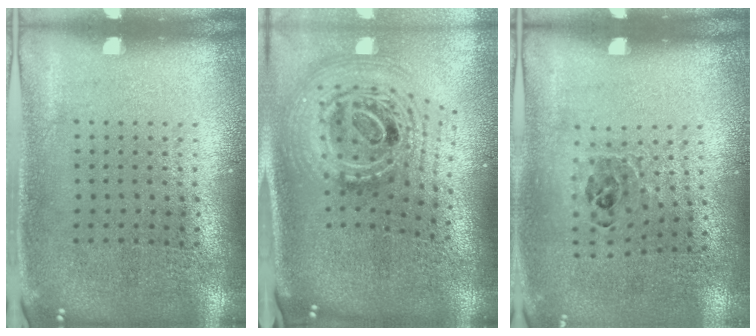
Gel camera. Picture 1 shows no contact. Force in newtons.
{"total": 2.7, "press": 1.9, "slide": 2.0}
{"total": 0.9, "press": 0.8, "slide": 0.3}